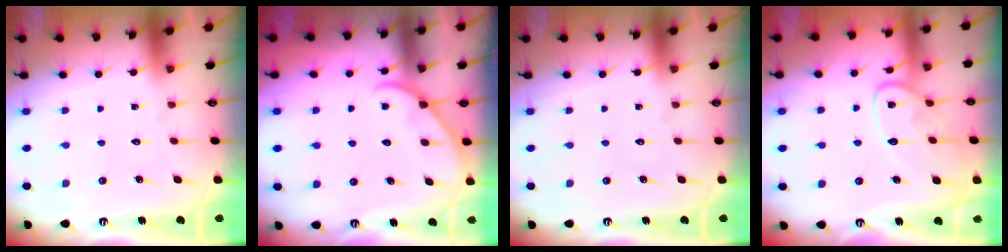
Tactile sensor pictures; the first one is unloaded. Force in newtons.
{"total": 4.1, "press": 4.1, "slide": 0.3}
{"total": 0.0}
{"total": 13.0, "press": 12.9, "slide": 1.0}